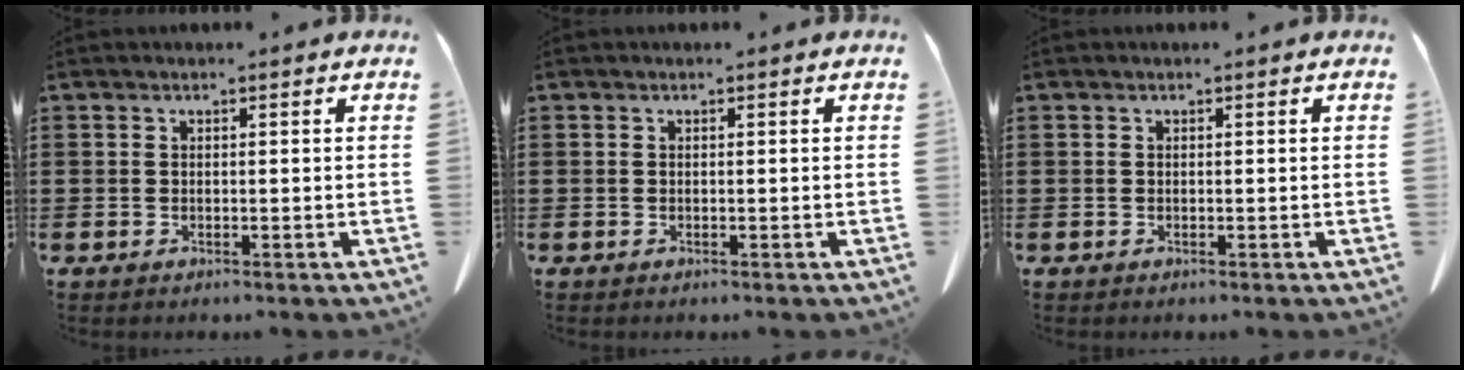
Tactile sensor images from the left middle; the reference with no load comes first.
{"total": 0.0}
{"total": 0.0}